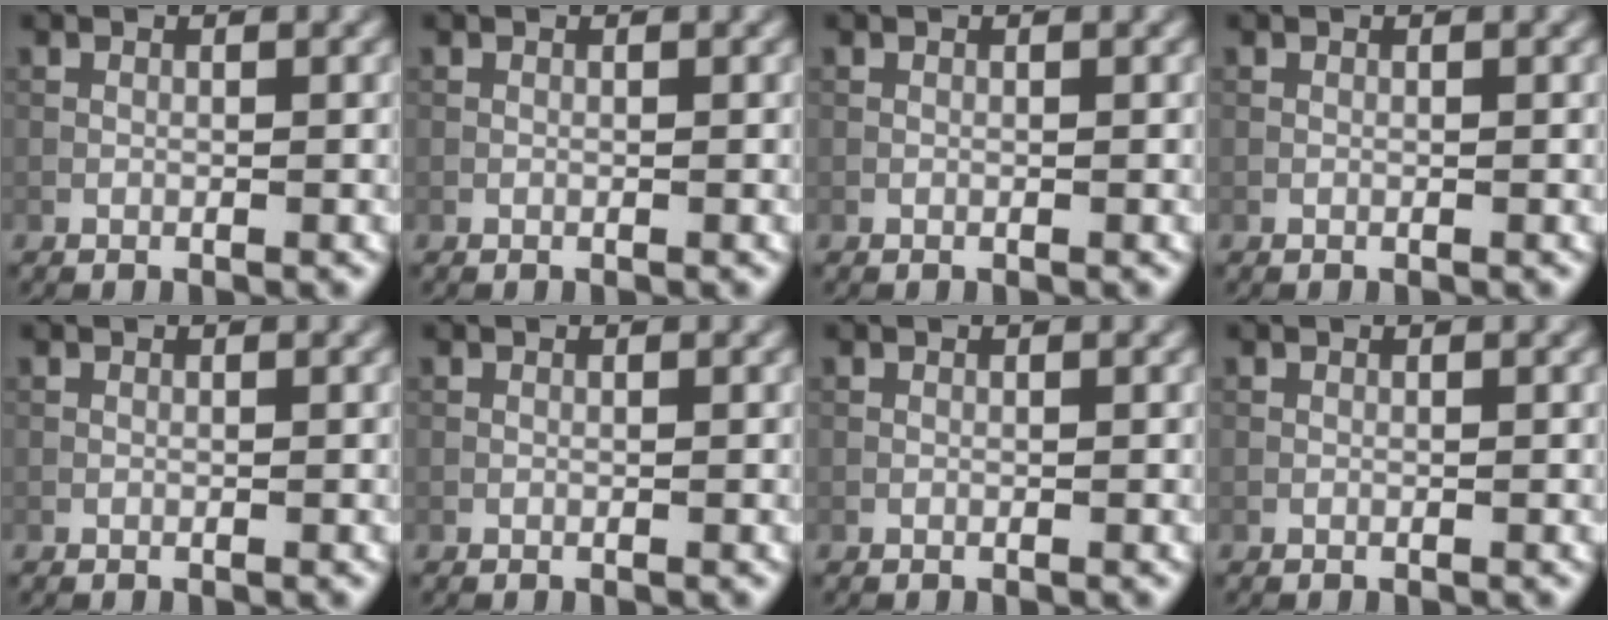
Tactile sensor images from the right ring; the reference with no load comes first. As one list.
[{"total": 0.0}, {"total": 0.0}, {"total": 0.0}, {"total": 0.0}, {"total": 0.0}, {"total": 0.0}, {"total": 0.0}]